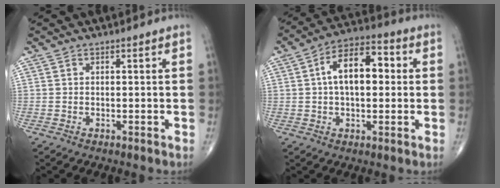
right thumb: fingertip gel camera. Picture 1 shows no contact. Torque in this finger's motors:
{"motor_torque": [0.73, 2.89, 1.42, 0.16, 0.38]}